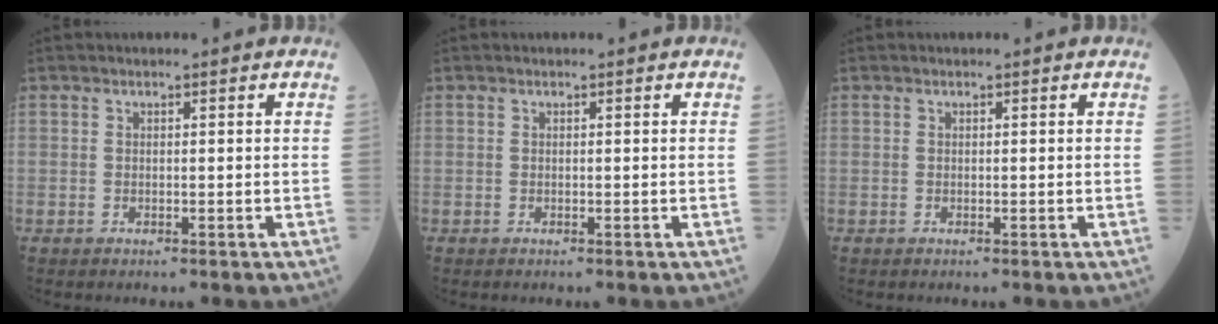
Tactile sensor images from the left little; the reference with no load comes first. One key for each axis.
{"total": 0.0}
{"total": 0.0}